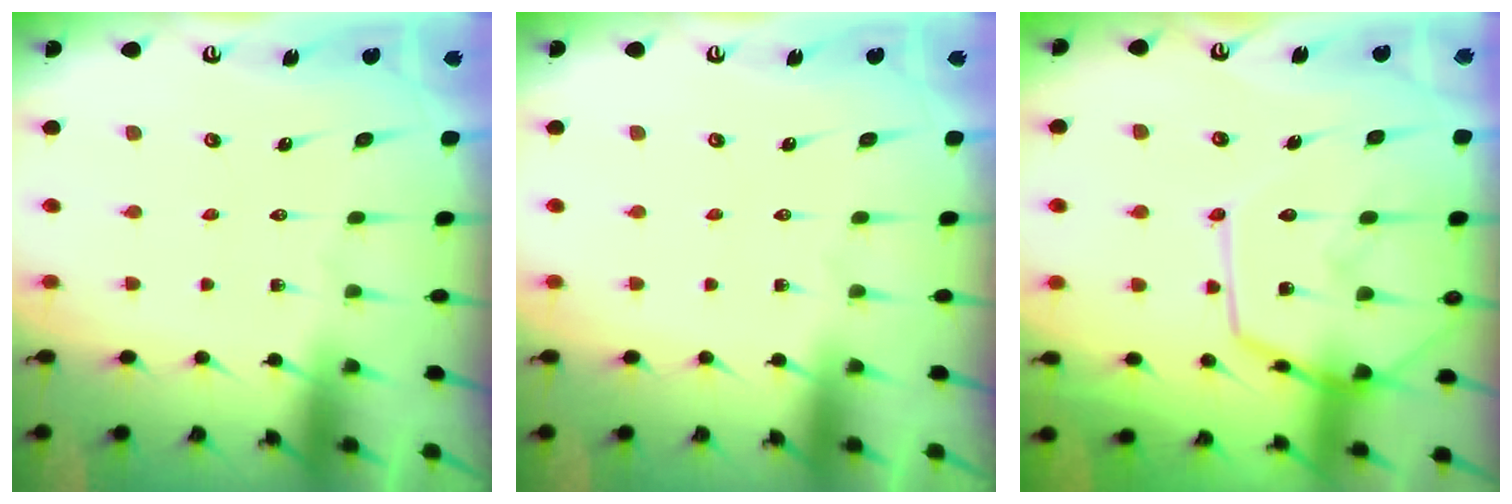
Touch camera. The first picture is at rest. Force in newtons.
{"total": 0.0}
{"total": 15.6, "press": 15.6, "slide": 1.3}